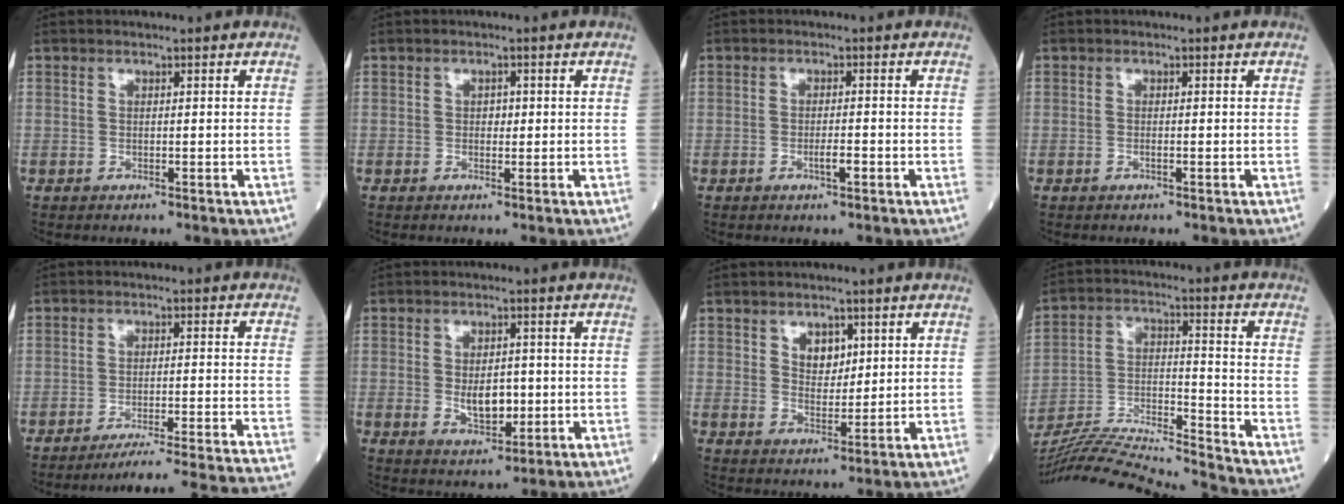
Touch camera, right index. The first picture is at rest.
{"total": 1.1, "force": [0.1, 0.8, 0.7], "torque": [-0.008, 0.002, -0.001]}
{"total": 2.1, "force": [-0.8, 0.3, 1.9], "torque": [-0.032, -0.001, -0.014]}
{"total": 0.6, "force": [-0.2, 0.0, 0.5], "torque": [-0.013, -0.001, -0.004]}
{"total": 20.0, "force": [-18.8, -2.5, 6.4], "torque": [-0.037, -0.031, -0.245]}
{"total": 5.7, "force": [-0.5, 3.0, 4.8], "torque": [-0.080, -0.006, 0.000]}
{"total": 4.0, "force": [1.8, 2.5, 2.5], "torque": [-0.039, 0.001, 0.034]}
{"total": 19.4, "force": [-18.4, -1.9, 5.7], "torque": [-0.113, -0.008, -0.308]}